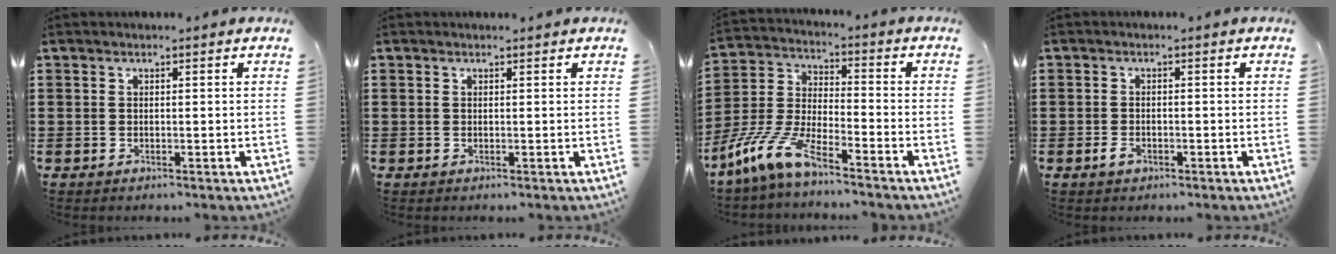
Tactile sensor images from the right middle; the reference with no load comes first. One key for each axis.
{"total": 0.0}
{"total": 9.5, "fx": -7.8, "fy": 1.5, "fz": 5.3, "tx": -0.132, "ty": -0.004, "tz": -0.159}
{"total": 1.7, "fx": -0.9, "fy": 1.0, "fz": 1.0, "tx": -0.027, "ty": -0.004, "tz": -0.019}